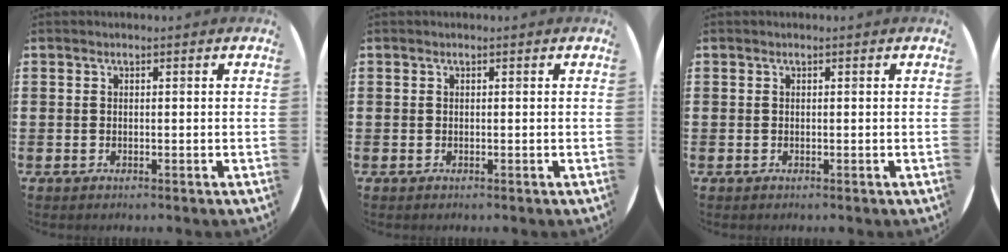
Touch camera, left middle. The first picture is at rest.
{"total": 0.0}
{"total": 0.0}